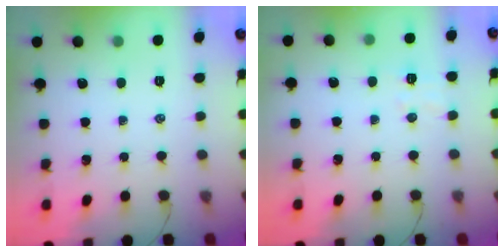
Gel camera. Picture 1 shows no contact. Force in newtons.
{"total": 5.4, "press": 5.4, "slide": 0.8}